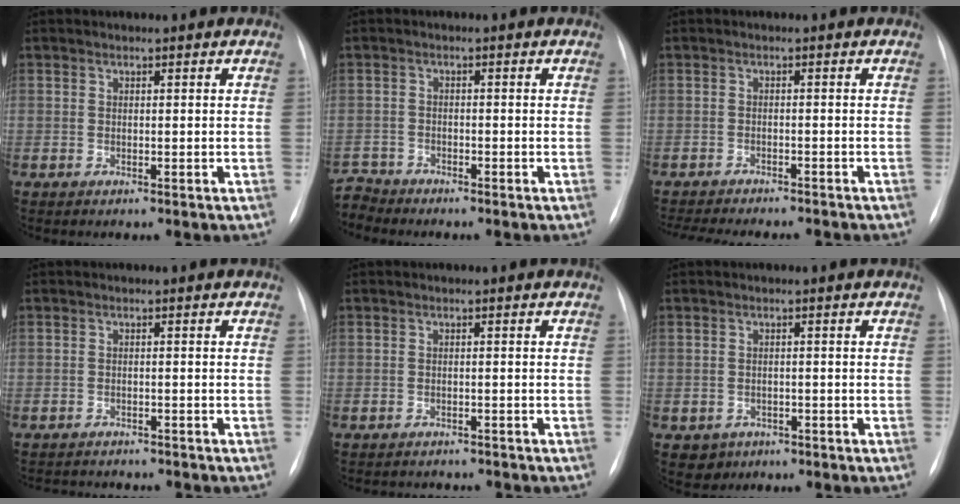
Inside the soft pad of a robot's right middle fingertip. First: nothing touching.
{"total": 3.4, "force": [-3.2, 0.2, -1.0], "torque": [0.021, -0.010, -0.062]}
{"total": 13.2, "force": [-11.9, 2.5, 5.1], "torque": [-0.093, -0.011, -0.155]}
{"total": 7.0, "force": [-6.6, 1.7, 1.6], "torque": [-0.019, -0.001, -0.083]}
{"total": 4.9, "force": [-4.7, 1.3, 0.6], "torque": [-0.001, -0.002, -0.057]}
{"total": 2.7, "force": [-1.4, 2.3, 0.2], "torque": [-0.002, 0.008, -0.015]}